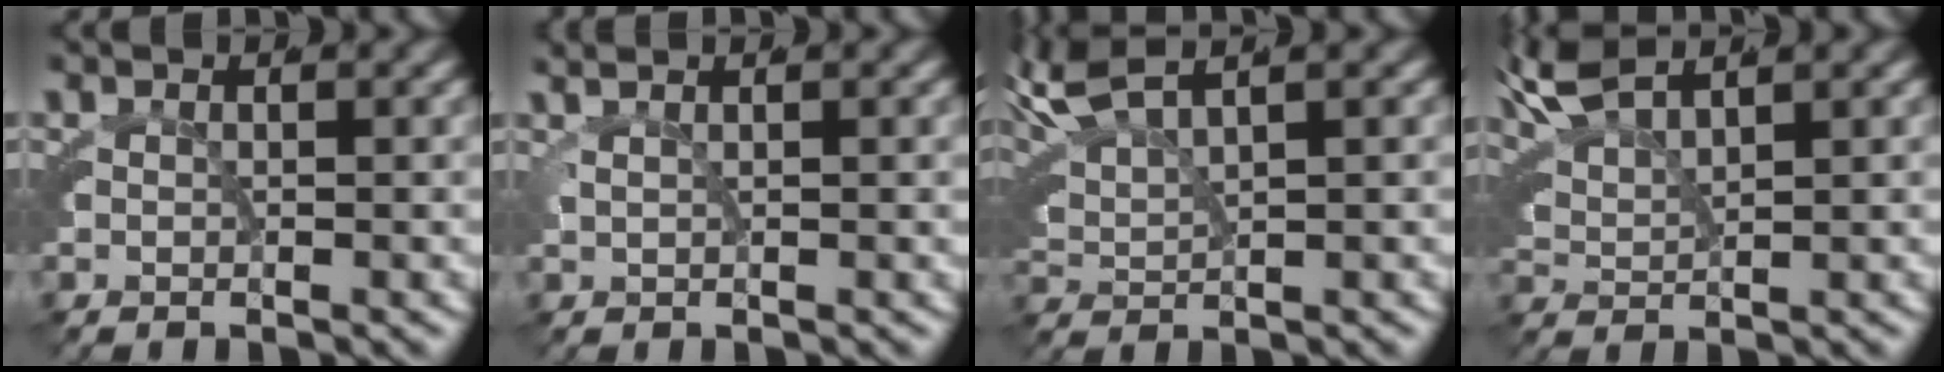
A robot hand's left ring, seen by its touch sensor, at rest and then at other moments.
{"total": 1.9, "force": [1.4, 0.4, 1.2], "torque": [-0.015, 0.005, 0.023]}
{"total": 5.5, "force": [3.6, 2.7, 3.2], "torque": [-0.083, 0.004, 0.061]}
{"total": 4.8, "force": [3.5, 2.2, 2.5], "torque": [-0.076, 0.000, 0.063]}